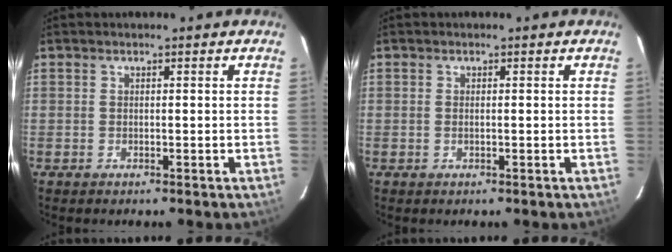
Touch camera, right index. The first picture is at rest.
{"total": 0.6, "force": [0.1, 0.1, 0.6], "torque": [-0.014, 0.001, 0.001]}